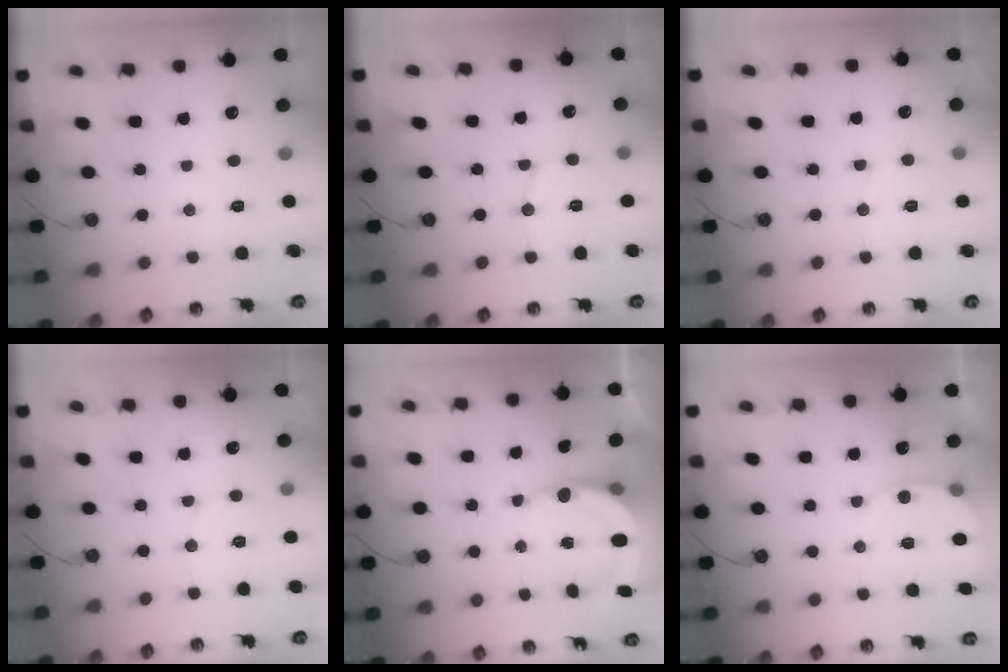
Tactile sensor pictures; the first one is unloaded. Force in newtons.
{"total": 6.1, "press": 6.1, "slide": 0.1}
{"total": 4.0, "press": 4.0, "slide": 0.4}
{"total": 3.2, "press": 3.2, "slide": 0.1}
{"total": 5.9, "press": 5.8, "slide": 1.2}
{"total": 4.9, "press": 4.9, "slide": 0.5}